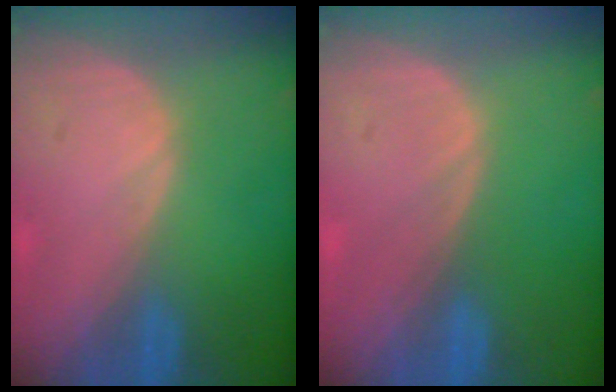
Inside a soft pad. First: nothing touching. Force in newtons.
{"total": 0.0}